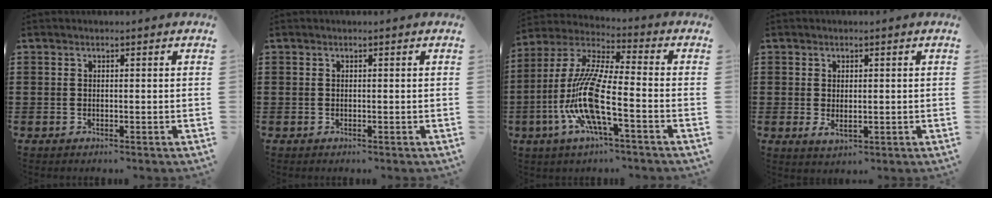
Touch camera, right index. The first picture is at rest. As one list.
[{"total": 0.0}, {"total": 13.4, "force": [-4.9, 2.8, 12.1], "torque": [-0.274, -0.020, -0.103]}, {"total": 1.6, "force": [0.1, 0.9, 1.4], "torque": [-0.027, 0.003, 0.002]}]